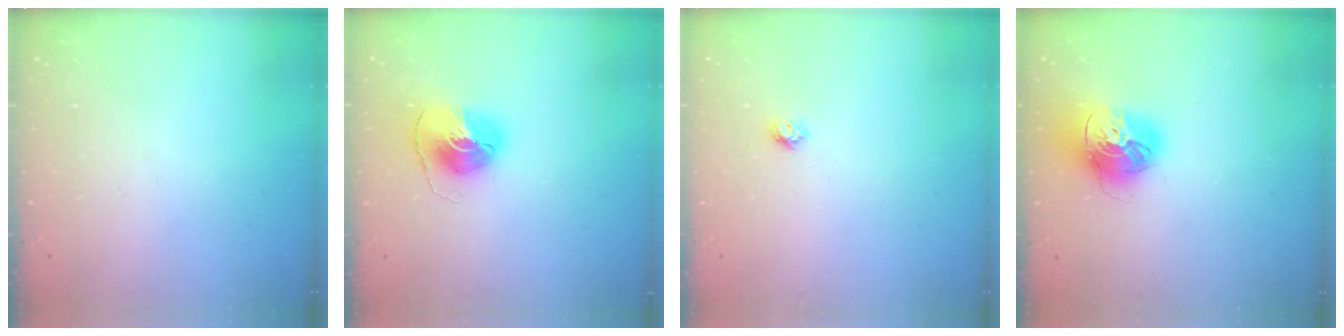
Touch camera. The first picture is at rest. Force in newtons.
{"total": 8.1, "press": 8.1, "slide": 0.3}
{"total": 3.7, "press": 3.7, "slide": 0.2}
{"total": 18.0, "press": 17.9, "slide": 1.7}